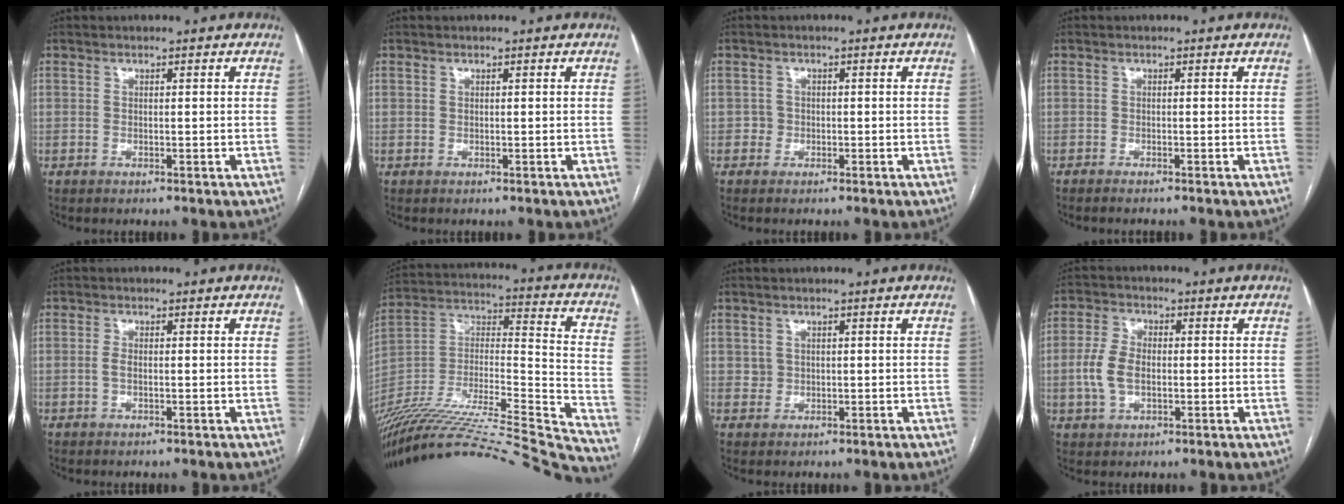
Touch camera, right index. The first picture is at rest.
{"total": 0.0}
{"total": 1.2, "force": [-0.5, 1.1, 0.0], "torque": [0.004, 0.007, -0.013]}
{"total": 2.3, "force": [-2.0, 0.0, 1.1], "torque": [-0.013, -0.002, -0.025]}
{"total": 1.4, "force": [-0.2, 0.6, 1.3], "torque": [-0.027, 0.002, -0.004]}
{"total": 39.1, "force": [-35.2, 0.3, 17.0], "torque": [-0.245, -0.063, -0.537]}
{"total": 1.6, "force": [0.4, 1.5, 0.2], "torque": [0.003, 0.001, 0.006]}
{"total": 6.2, "force": [-0.6, 3.7, 4.9], "torque": [-0.121, 0.013, -0.012]}